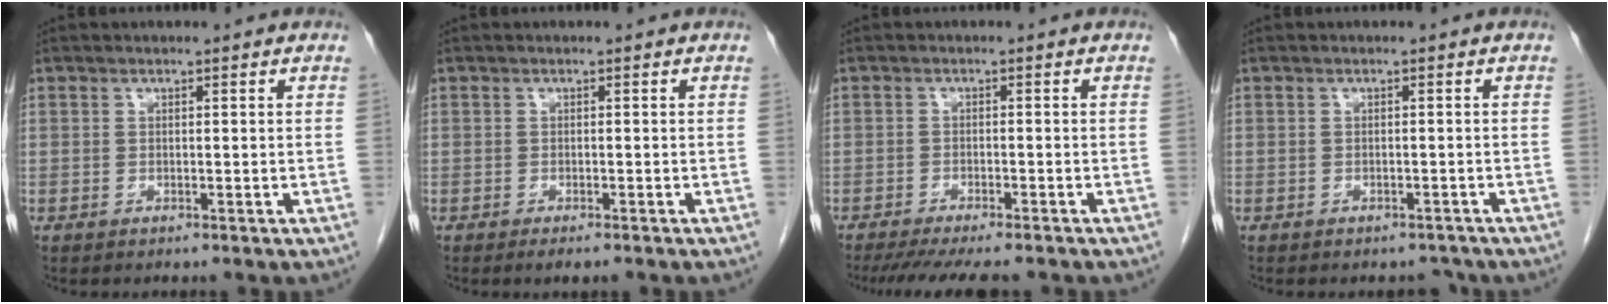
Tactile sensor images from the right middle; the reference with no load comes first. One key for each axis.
{"total": 1.9, "fx": -1.4, "fy": 0.4, "fz": 1.2, "tx": -0.013, "ty": -0.003, "tz": -0.017}
{"total": 10.7, "fx": -9.3, "fy": 1.6, "fz": 5.2, "tx": -0.068, "ty": -0.017, "tz": -0.128}
{"total": 2.3, "fx": -2.1, "fy": 1.1, "fz": 0.1, "tx": 0.002, "ty": 0.003, "tz": -0.029}